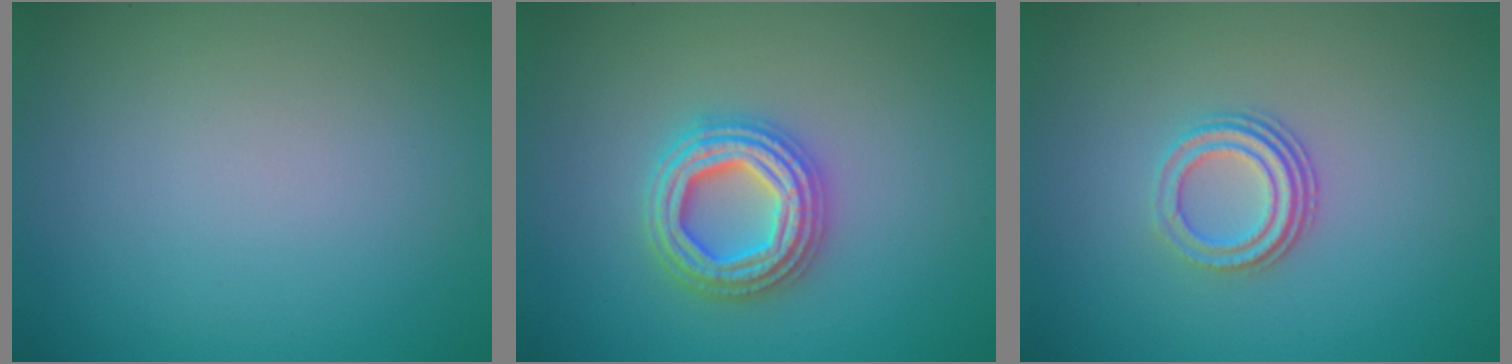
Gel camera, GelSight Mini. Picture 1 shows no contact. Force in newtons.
{"total": 4.6, "press": 4.5, "slide": 0.8}
{"total": 3.0, "press": 2.2, "slide": 2.0}